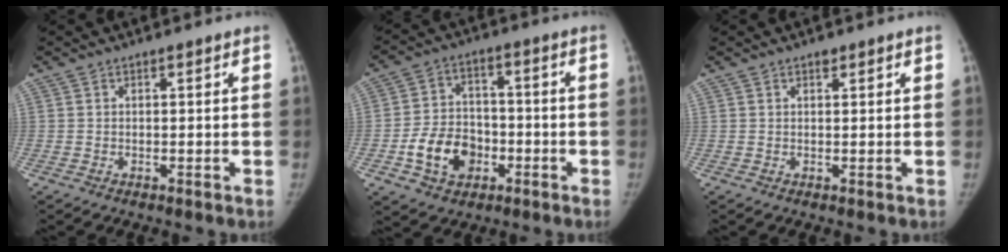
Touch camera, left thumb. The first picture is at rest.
{"total": 11.2, "force": [-4.0, 8.5, 6.1], "torque": [-0.078, 0.025, -0.071]}
{"total": 0.7, "force": [0.5, 0.5, 0.3], "torque": [0.002, -0.002, 0.005]}